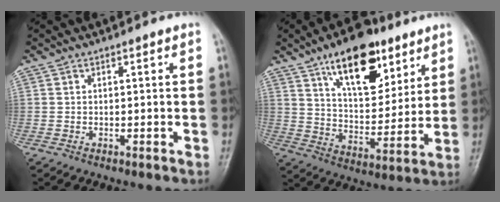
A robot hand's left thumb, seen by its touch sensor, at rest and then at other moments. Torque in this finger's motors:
{"motor_torque": [2.09, 1.70, 1.46, -1.00, 0.33]}